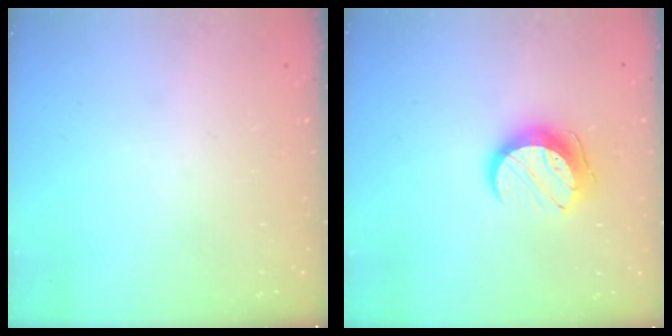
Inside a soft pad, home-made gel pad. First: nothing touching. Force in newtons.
{"total": 10.5, "press": 10.5, "slide": 0.4}